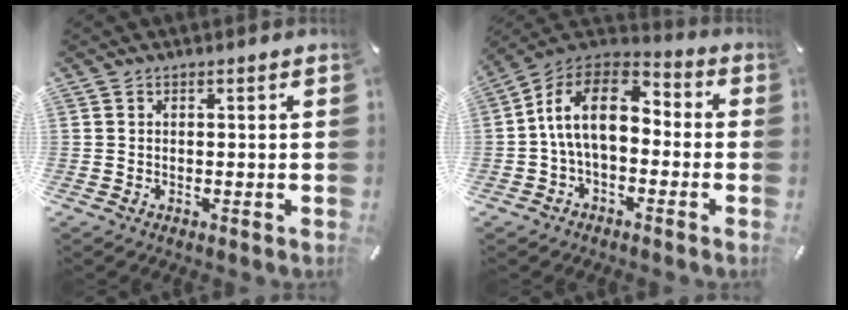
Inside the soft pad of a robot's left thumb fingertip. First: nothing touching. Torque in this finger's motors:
{"motor_torque": [1.57, 3.44, 0.50, -0.01, 0.19]}